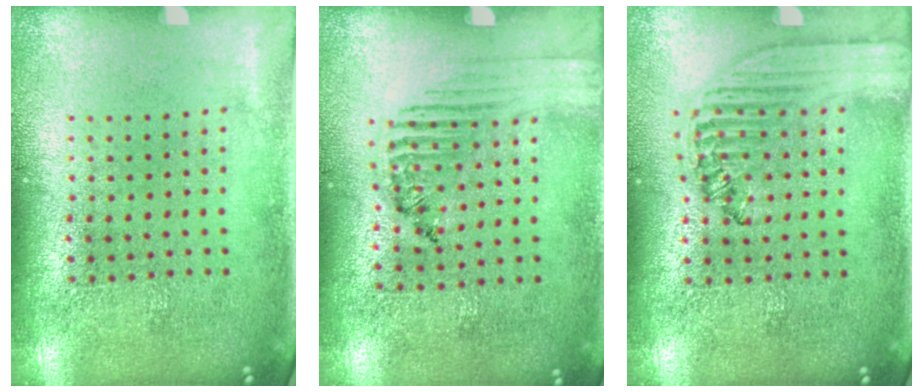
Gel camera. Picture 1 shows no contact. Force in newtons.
{"total": 1.6, "press": 1.2, "slide": 1.0}
{"total": 1.5, "press": 1.4, "slide": 0.5}